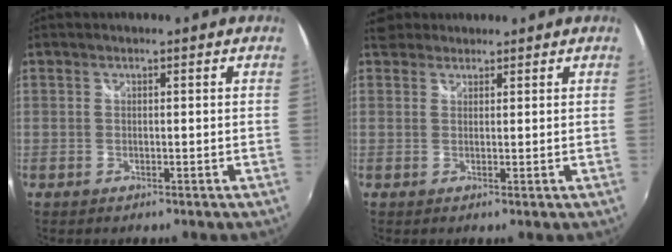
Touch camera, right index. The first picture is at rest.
{"total": 2.7, "force": [2.0, 1.8, 0.4], "torque": [-0.002, 0.013, 0.031]}